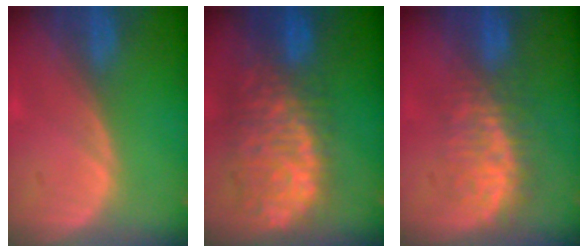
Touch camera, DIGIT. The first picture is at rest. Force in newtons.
{"total": 12.0, "press": 9.9, "slide": 6.8}
{"total": 7.5, "press": 7.3, "slide": 1.7}